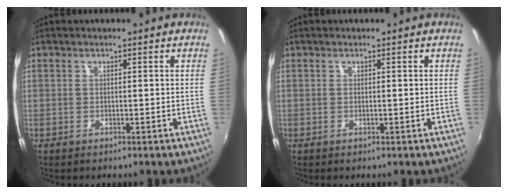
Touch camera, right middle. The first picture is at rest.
{"total": 0.0}